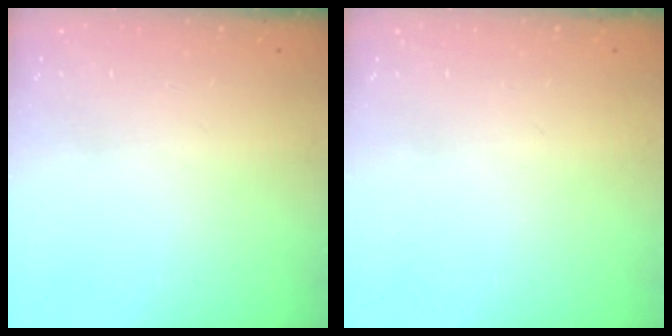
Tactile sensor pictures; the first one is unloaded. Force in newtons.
{"total": 0.0}